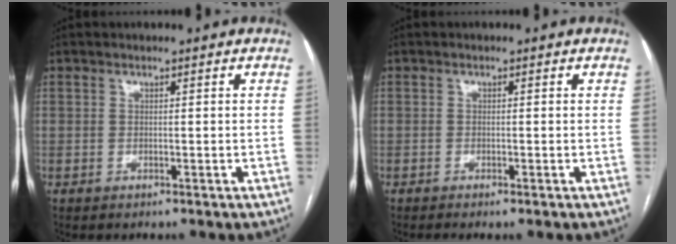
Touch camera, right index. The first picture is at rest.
{"total": 1.1, "force": [-0.7, -0.2, 0.9], "torque": [-0.016, -0.002, -0.012]}